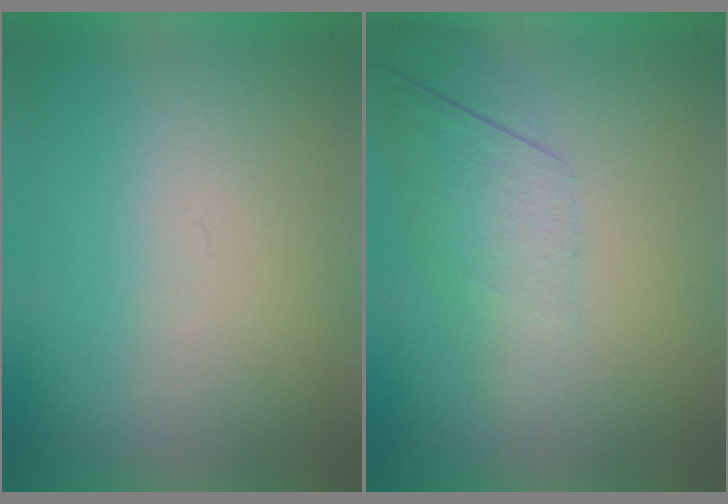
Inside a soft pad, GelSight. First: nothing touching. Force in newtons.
{"total": 2.3}